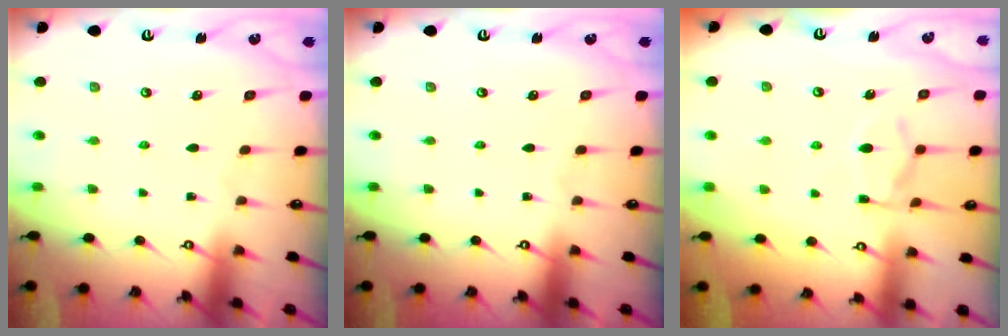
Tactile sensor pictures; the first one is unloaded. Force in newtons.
{"total": 0.0}
{"total": 9.3, "press": 9.2, "slide": 1.4}